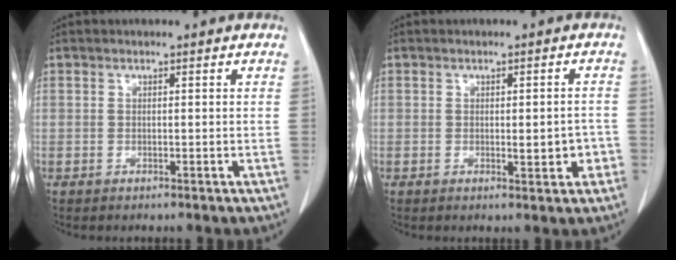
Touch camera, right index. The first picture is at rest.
{"total": 3.6, "force": [-0.8, 1.2, 3.3], "torque": [-0.039, 0.000, -0.006]}